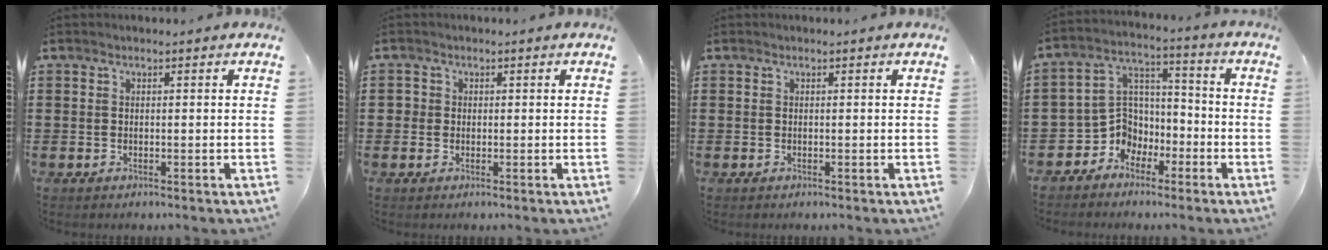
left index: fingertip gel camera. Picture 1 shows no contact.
{"total": 1.2, "force": [-0.1, 1.2, 0.1], "torque": [-0.006, 0.007, -0.004]}
{"total": 0.0}
{"total": 6.3, "force": [-3.5, 5.2, 0.6], "torque": [-0.036, 0.004, -0.073]}